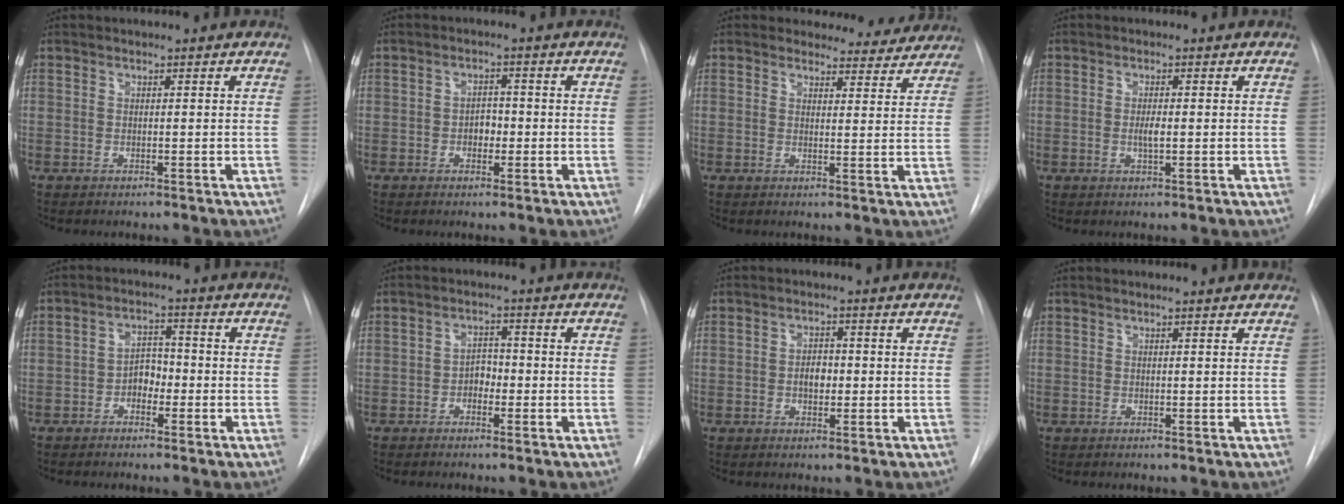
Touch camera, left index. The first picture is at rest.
{"total": 2.7, "force": [-1.5, 1.6, 1.6], "torque": [-0.018, 0.001, -0.022]}
{"total": 6.3, "force": [5.9, 2.4, -0.4], "torque": [0.031, -0.017, 0.048]}
{"total": 2.1, "force": [-1.0, 0.3, 1.8], "torque": [-0.036, -0.006, -0.014]}
{"total": 3.9, "force": [-2.2, 2.3, 2.2], "torque": [-0.033, 0.006, -0.041]}
{"total": 2.9, "force": [-1.8, 1.7, 1.5], "torque": [-0.018, 0.002, -0.031]}
{"total": 2.7, "force": [-1.1, 1.6, 1.9], "torque": [-0.029, -0.002, -0.014]}
{"total": 0.8, "force": [0.7, 0.0, 0.4], "torque": [-0.012, 0.004, 0.006]}